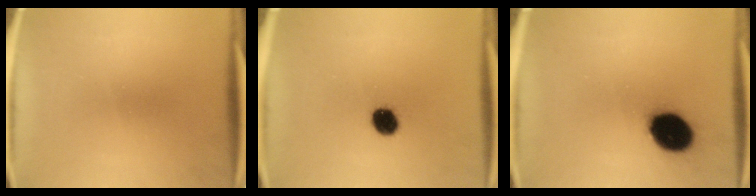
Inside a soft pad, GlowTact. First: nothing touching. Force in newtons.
{"total": 5.9}
{"total": 14.3}